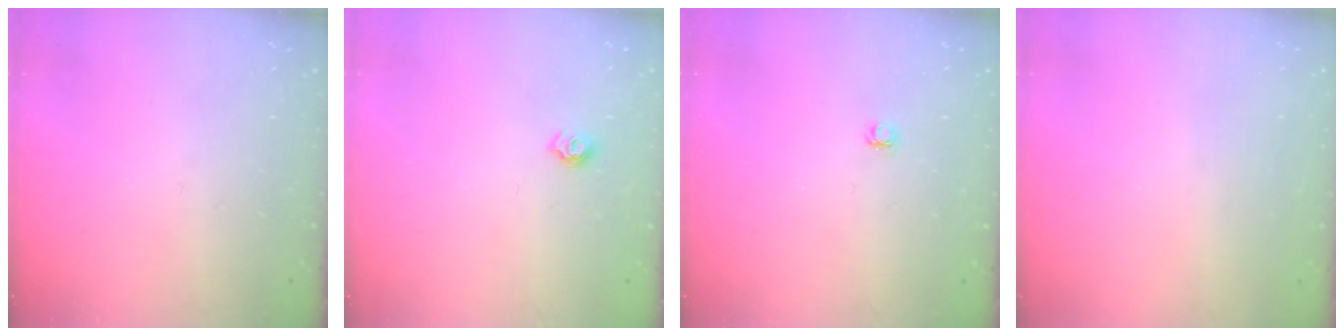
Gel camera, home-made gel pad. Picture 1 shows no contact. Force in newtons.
{"total": 5.7, "press": 5.7, "slide": 0.6}
{"total": 4.1, "press": 4.1, "slide": 0.5}
{"total": 0.9, "press": 0.9, "slide": 0.1}